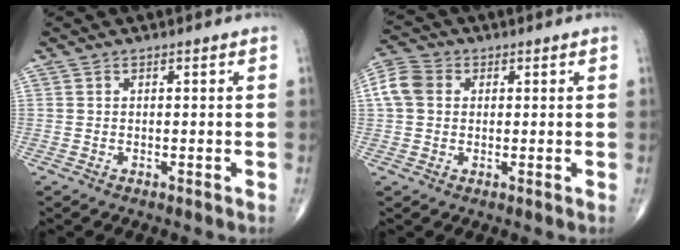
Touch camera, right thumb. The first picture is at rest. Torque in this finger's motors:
{"motor_torque": [-0.38, 0.46, 0.20, -0.11, 0.12]}